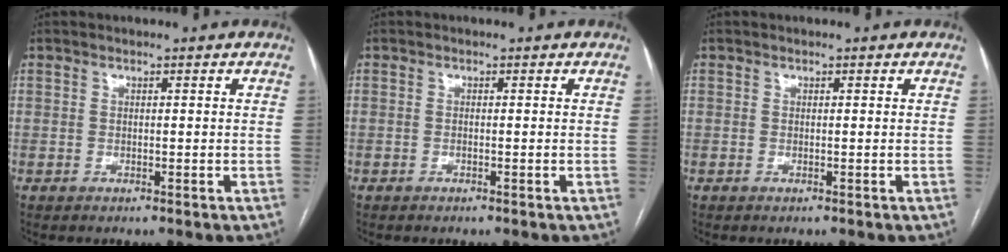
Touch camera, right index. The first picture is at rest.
{"total": 0.0}
{"total": 0.0}